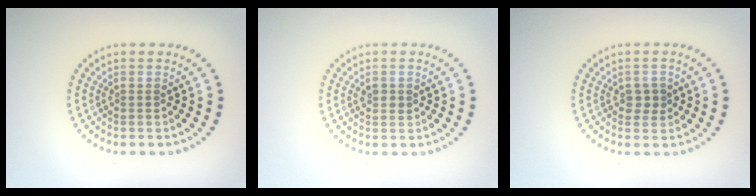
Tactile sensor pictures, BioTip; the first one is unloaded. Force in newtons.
{"total": 1.1, "press": 1.1, "slide": 0.1}
{"total": 1.5, "press": 1.5, "slide": 0.3}